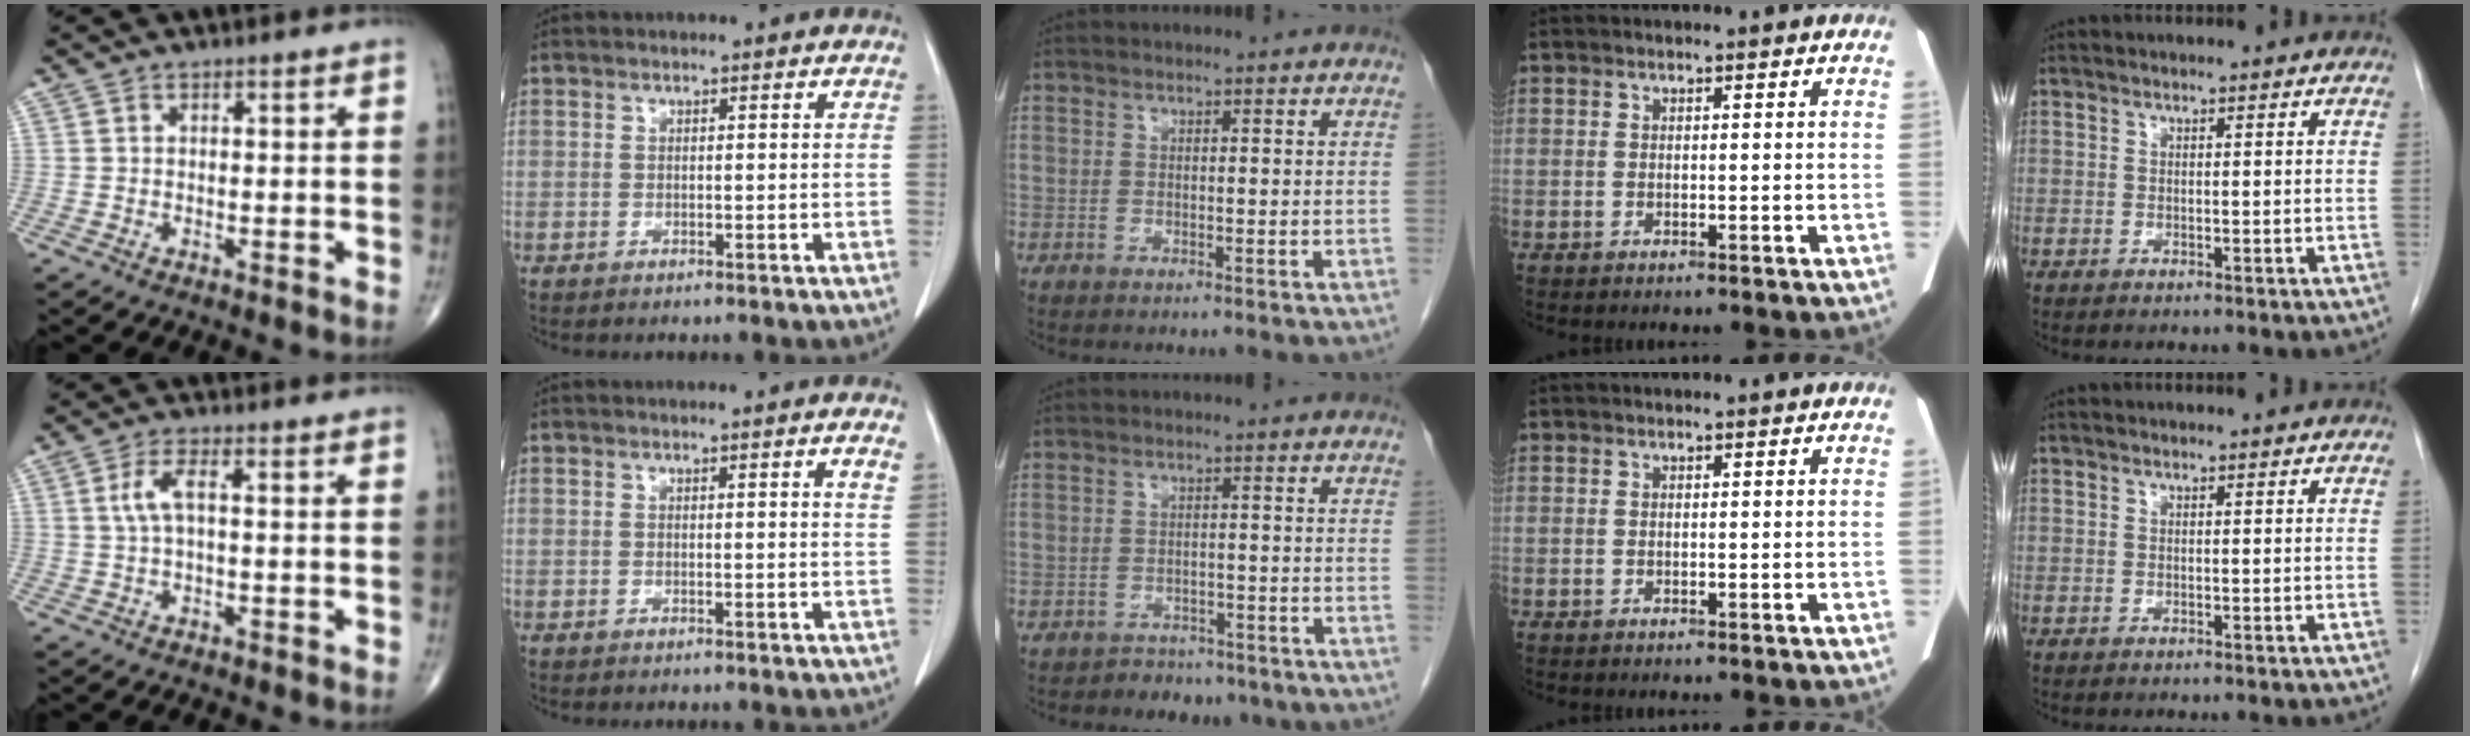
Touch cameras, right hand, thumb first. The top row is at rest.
{"thumb": {"total": 4.0, "force": [0.5, 1.3, 3.8], "torque": [-0.094, 0.012, 0.008]}, "index": {"total": 1.7, "force": [1.1, -0.2, 1.2], "torque": [-0.019, -0.004, 0.010]}, "middle": {"total": 4.6, "force": [-3.6, 2.8, 0.5], "torque": [-0.008, 0.011, -0.044]}}